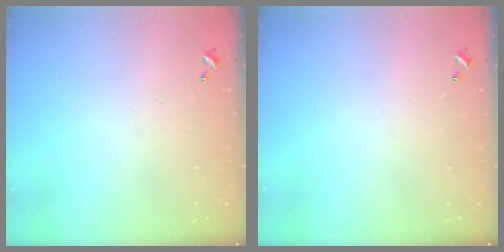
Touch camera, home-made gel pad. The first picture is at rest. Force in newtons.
{"total": 0.0}